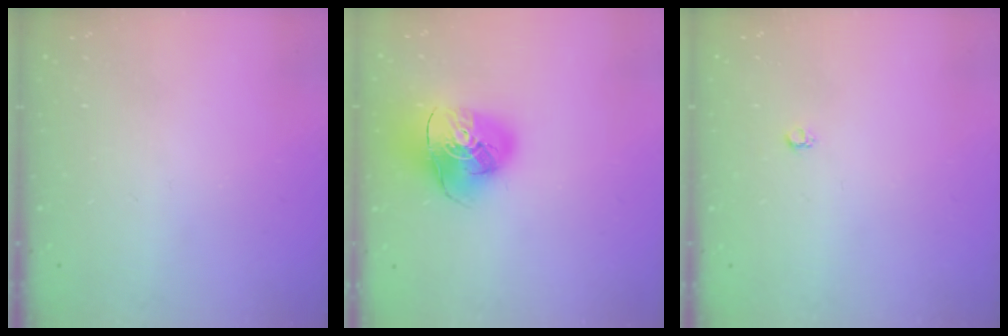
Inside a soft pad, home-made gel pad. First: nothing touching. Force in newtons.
{"total": 14.9, "press": 14.7, "slide": 2.0}
{"total": 2.6, "press": 2.6, "slide": 0.4}